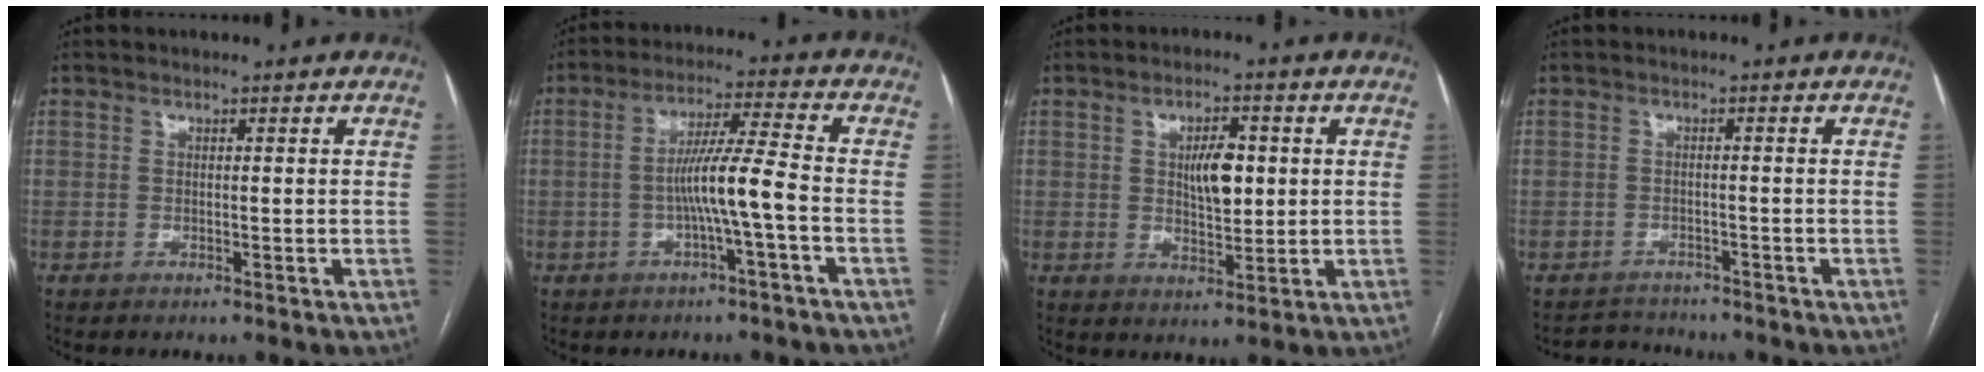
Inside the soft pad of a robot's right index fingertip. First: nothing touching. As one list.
[{"total": 7.7, "force": [-1.9, -0.7, 7.4], "torque": [-0.137, 0.011, -0.033]}, {"total": 5.9, "force": [1.0, 2.5, 5.3], "torque": [-0.085, 0.003, 0.021]}, {"total": 3.2, "force": [-3.0, 1.0, -0.6], "torque": [0.008, -0.004, -0.046]}]